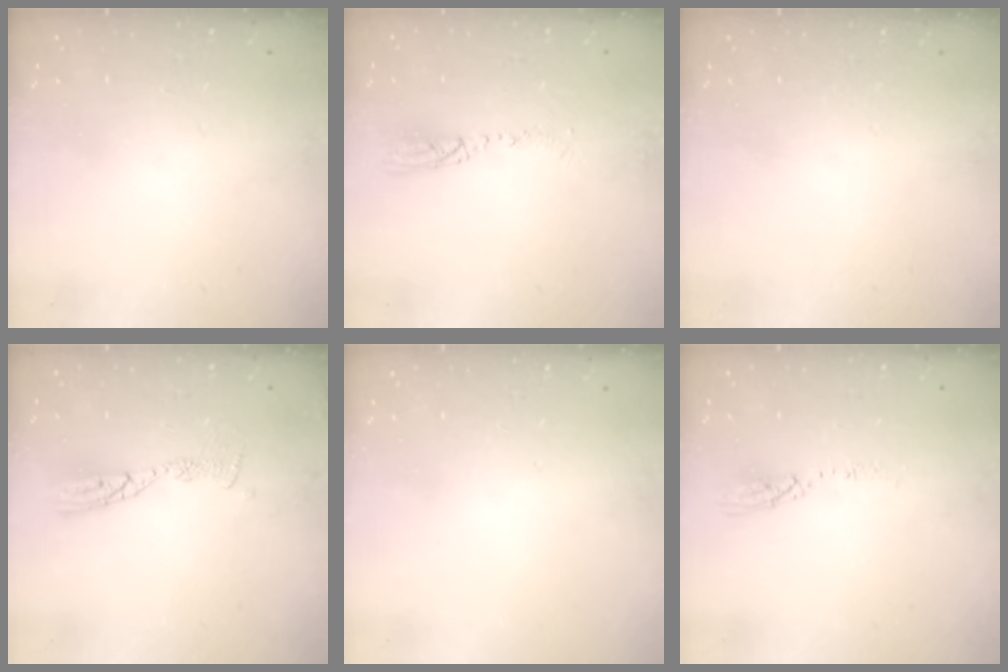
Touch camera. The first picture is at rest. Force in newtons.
{"total": 5.0, "press": 4.9, "slide": 0.9}
{"total": 0.0}
{"total": 9.7, "press": 9.7, "slide": 0.9}
{"total": 12.1, "press": 3.1, "slide": 11.7}
{"total": 3.8, "press": 3.8, "slide": 0.2}